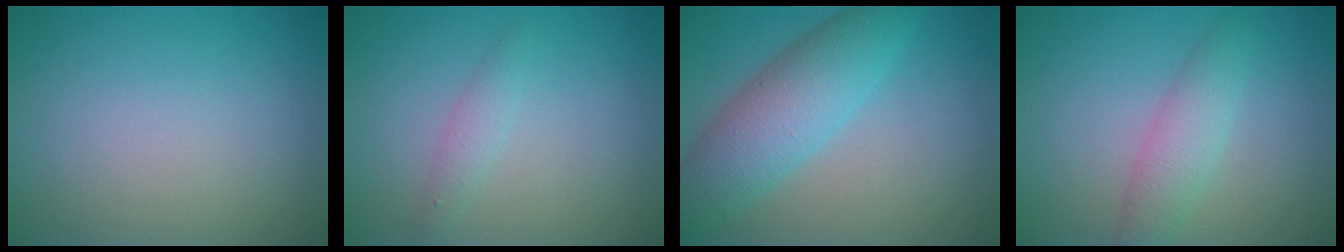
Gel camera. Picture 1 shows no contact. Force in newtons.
{"total": 1.4, "press": 1.4, "slide": 0.0}
{"total": 6.4, "press": 6.4, "slide": 0.2}
{"total": 2.9, "press": 2.9, "slide": 0.0}